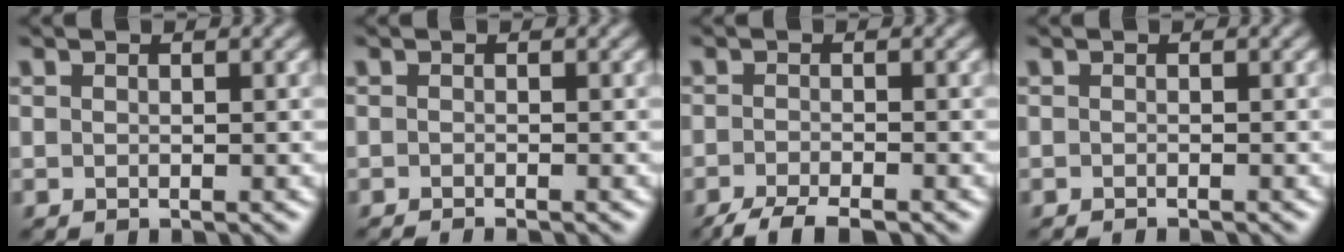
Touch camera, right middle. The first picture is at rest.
{"total": 1.4, "force": [-1.1, 0.2, 0.8], "torque": [-0.002, -0.004, -0.020]}
{"total": 3.6, "force": [-2.9, 0.7, 2.1], "torque": [-0.039, -0.007, -0.057]}
{"total": 1.3, "force": [-1.2, 0.2, 0.5], "torque": [0.004, -0.003, -0.016]}